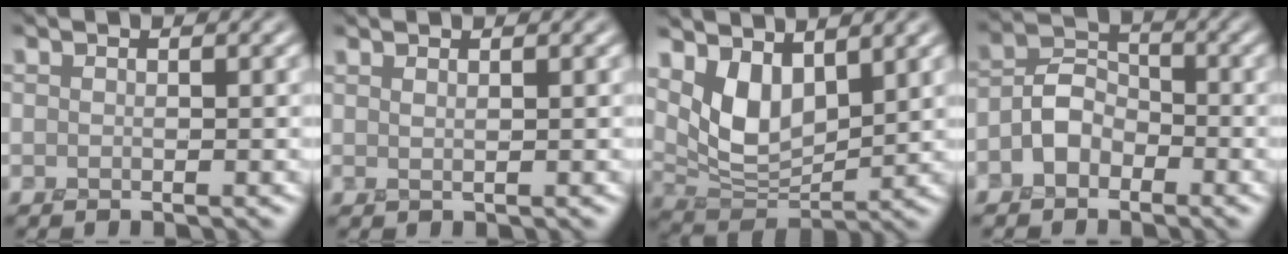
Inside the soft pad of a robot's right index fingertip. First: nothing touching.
{"total": 0.8, "force": [0.7, -0.4, 0.0], "torque": [-0.005, -0.001, 0.020]}
{"total": 5.1, "force": [2.6, 2.5, 3.6], "torque": [-0.080, -0.015, 0.053]}
{"total": 2.5, "force": [-1.5, 1.8, 0.9], "torque": [-0.012, 0.011, -0.029]}